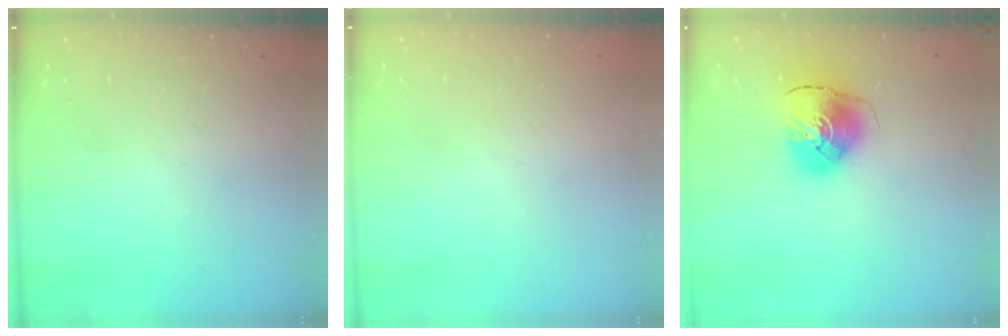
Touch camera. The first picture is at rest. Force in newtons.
{"total": 0.9, "press": 0.9, "slide": 0.1}
{"total": 9.7, "press": 9.6, "slide": 1.4}